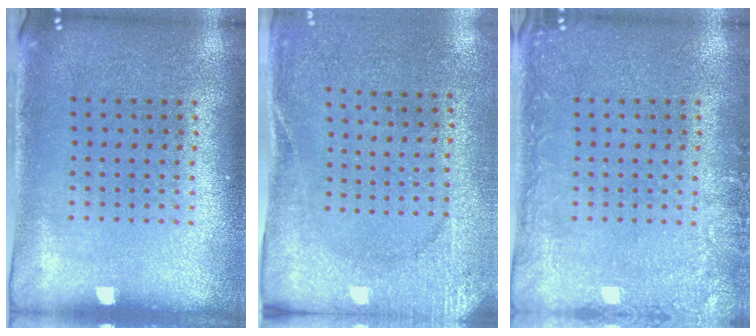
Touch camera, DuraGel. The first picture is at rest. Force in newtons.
{"total": 2.7, "press": 2.3, "slide": 1.3}
{"total": 2.2, "press": 2.1, "slide": 0.2}